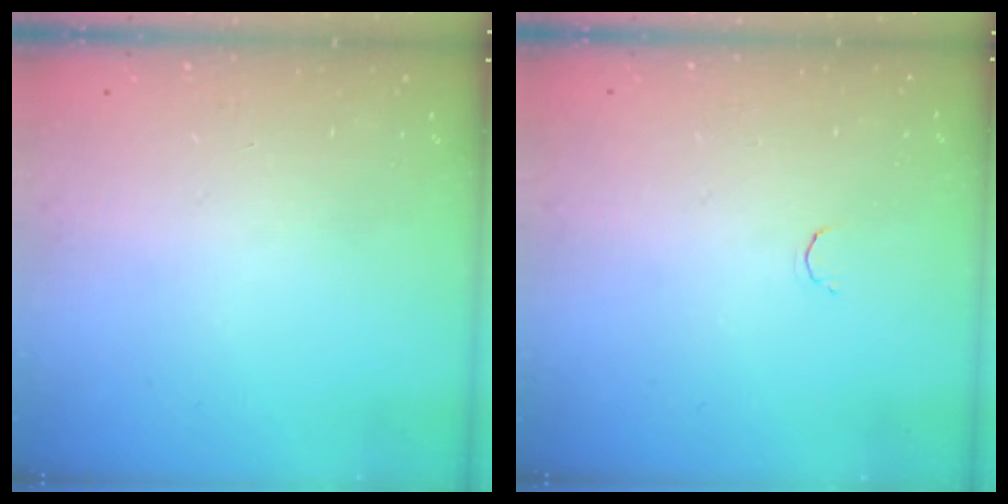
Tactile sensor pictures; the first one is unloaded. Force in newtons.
{"total": 1.8, "press": 1.7, "slide": 0.4}